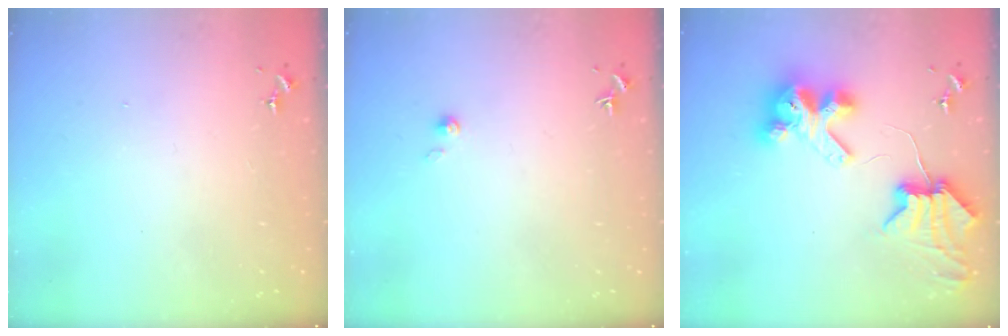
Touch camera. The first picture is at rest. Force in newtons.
{"total": 2.2, "press": 2.2, "slide": 0.2}
{"total": 9.4, "press": 9.4, "slide": 1.2}